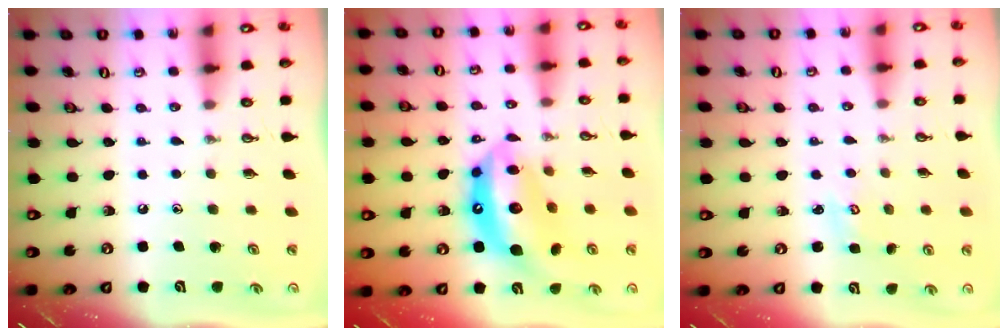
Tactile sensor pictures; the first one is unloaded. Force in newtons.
{"total": 15.6, "press": 15.5, "slide": 1.5}
{"total": 1.8, "press": 1.8, "slide": 0.2}